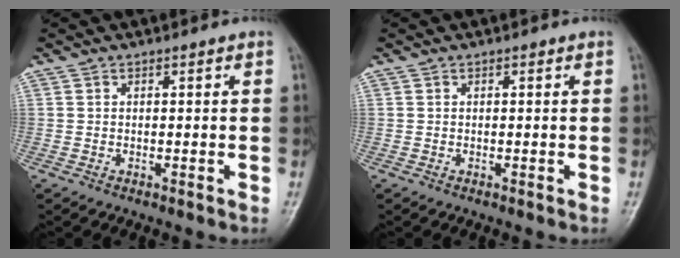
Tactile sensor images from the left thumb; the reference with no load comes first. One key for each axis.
{"total": 0.0}